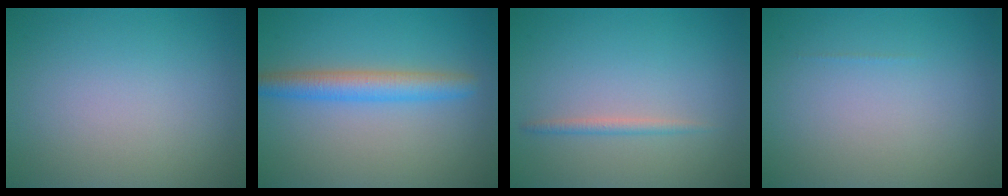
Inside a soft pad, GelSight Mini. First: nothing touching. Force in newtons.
{"total": 3.6, "press": 3.6, "slide": 0.2}
{"total": 1.1, "press": 1.1, "slide": 0.0}
{"total": 0.0}